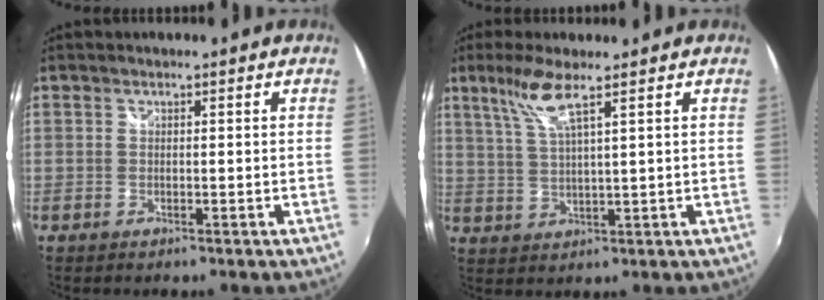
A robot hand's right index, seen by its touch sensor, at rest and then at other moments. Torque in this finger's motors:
{"motor_torque": [0.28, 0.10, 0.18, 0.09]}